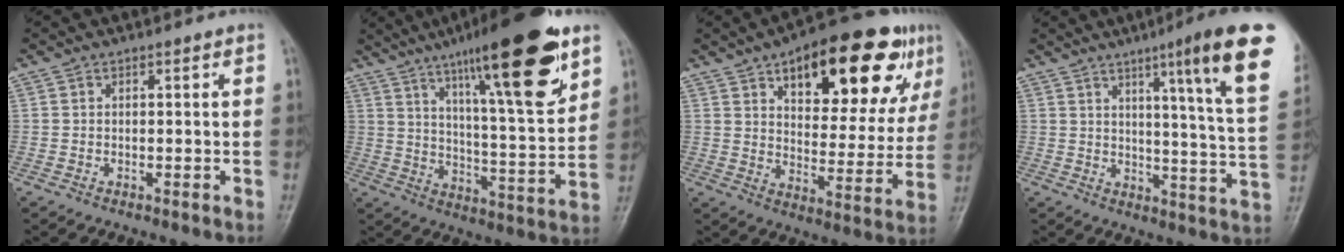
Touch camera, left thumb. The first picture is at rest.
{"total": 22.6, "force": [13.1, 4.4, 17.9], "torque": [-0.253, -0.049, 0.207]}
{"total": 24.8, "force": [12.7, 10.5, 18.5], "torque": [-0.216, -0.019, 0.184]}
{"total": 19.0, "force": [9.6, 0.9, 16.4], "torque": [-0.203, -0.045, 0.120]}